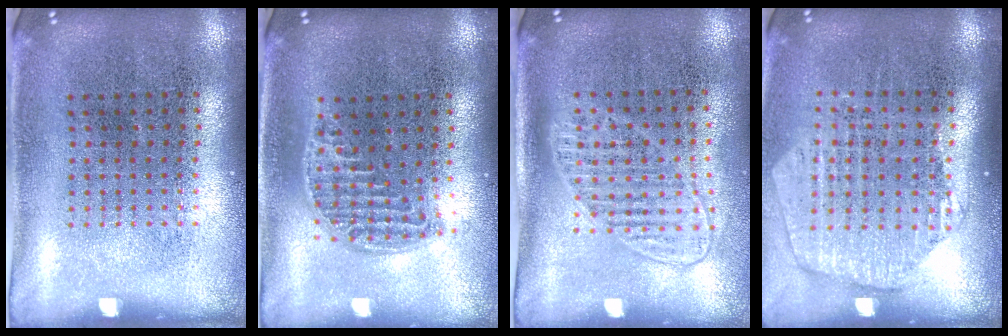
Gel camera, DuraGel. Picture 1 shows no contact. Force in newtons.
{"total": 1.2, "press": 1.1, "slide": 0.5}
{"total": 1.4, "press": 1.2, "slide": 0.7}
{"total": 1.6, "press": 1.5, "slide": 0.7}